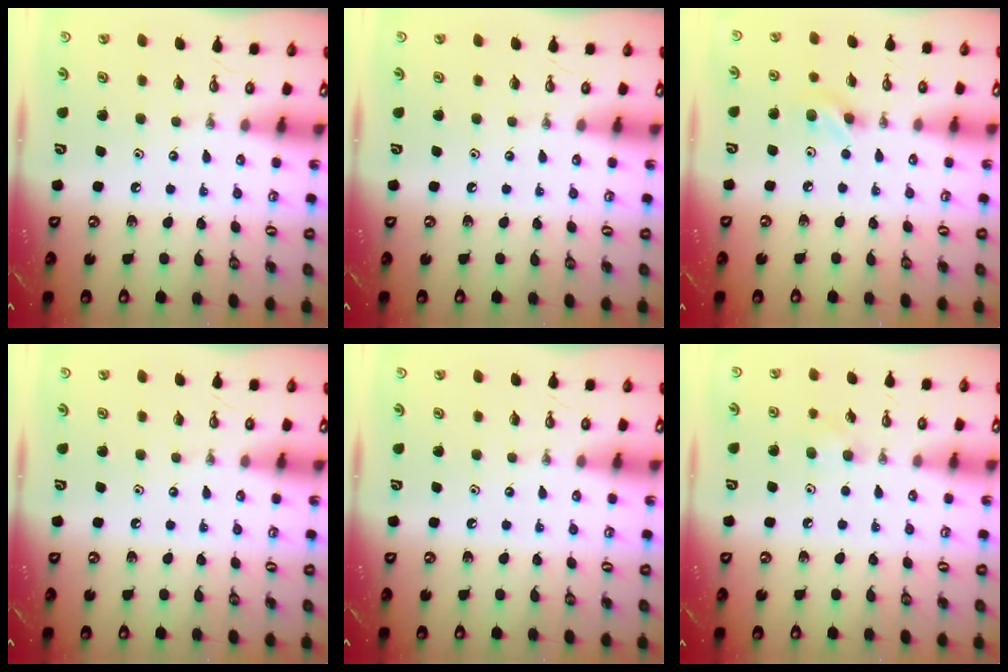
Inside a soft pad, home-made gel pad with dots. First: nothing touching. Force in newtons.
{"total": 0.0}
{"total": 7.4, "press": 7.1, "slide": 2.1}
{"total": 0.0}
{"total": 0.0}
{"total": 6.0, "press": 5.7, "slide": 1.9}